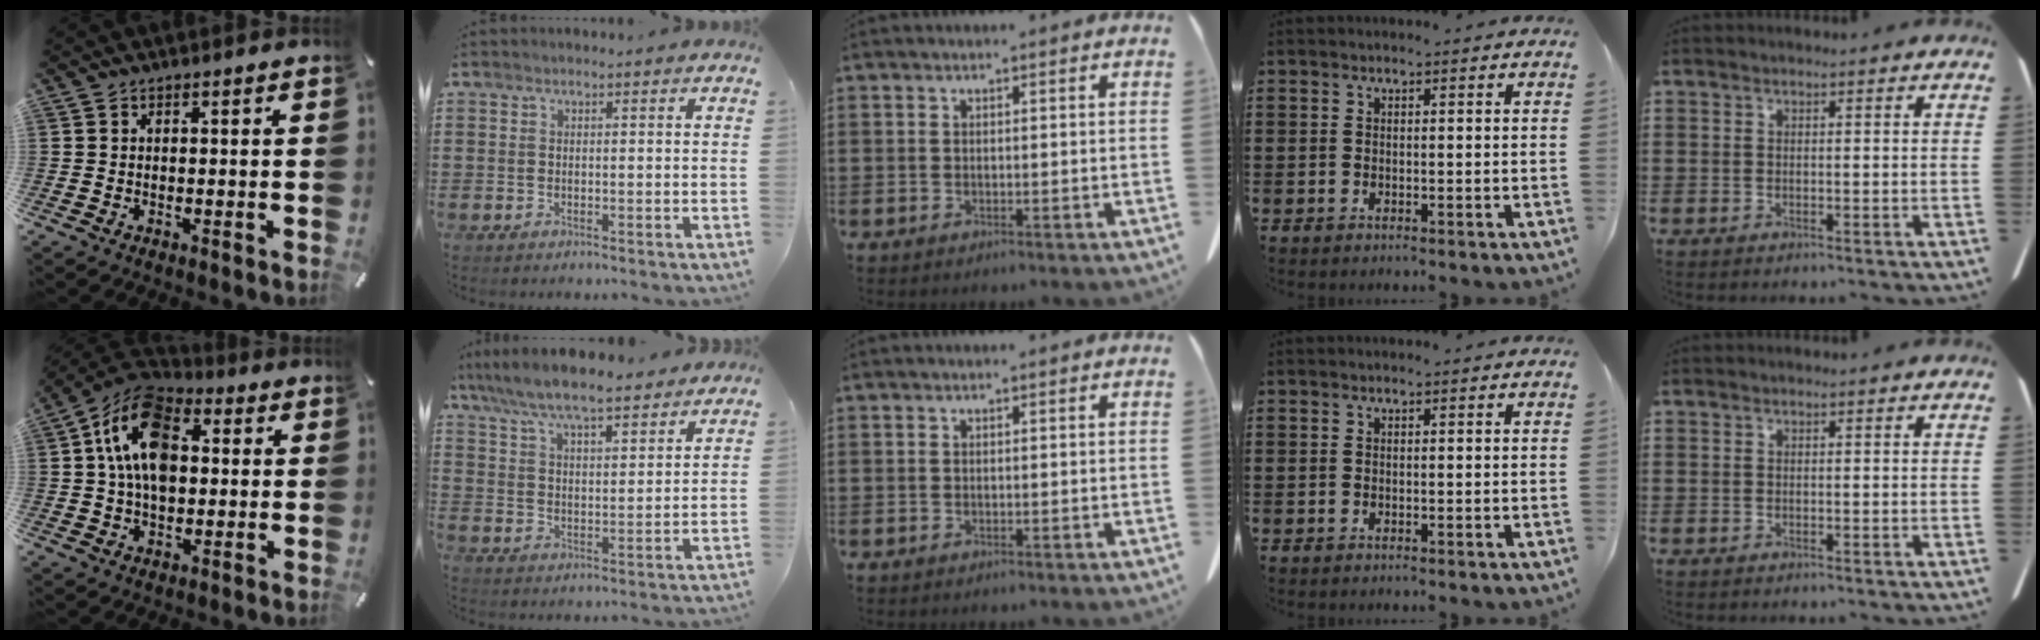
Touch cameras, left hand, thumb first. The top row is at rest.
{"thumb": {"total": 15.2, "force": [2.8, 10.4, 10.8], "torque": [-0.215, 0.002, 0.047]}, "index": {"total": 7.2, "force": [6.5, 0.7, 2.9], "torque": [-0.081, -0.028, 0.115]}}